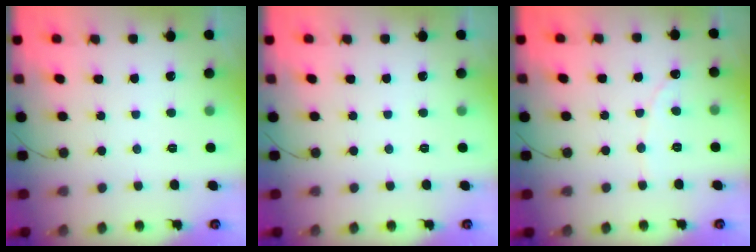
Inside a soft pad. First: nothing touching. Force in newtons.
{"total": 0.0}
{"total": 1.8, "press": 1.8, "slide": 0.1}